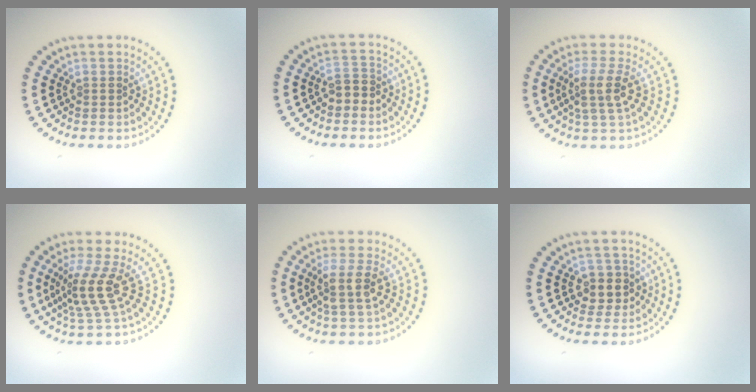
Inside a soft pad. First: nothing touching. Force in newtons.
{"total": 1.8, "press": 1.7, "slide": 0.7}
{"total": 3.4, "press": 2.6, "slide": 2.2}
{"total": 3.8, "press": 2.8, "slide": 2.7}
{"total": 3.0, "press": 2.4, "slide": 1.8}
{"total": 2.3, "press": 2.1, "slide": 0.9}